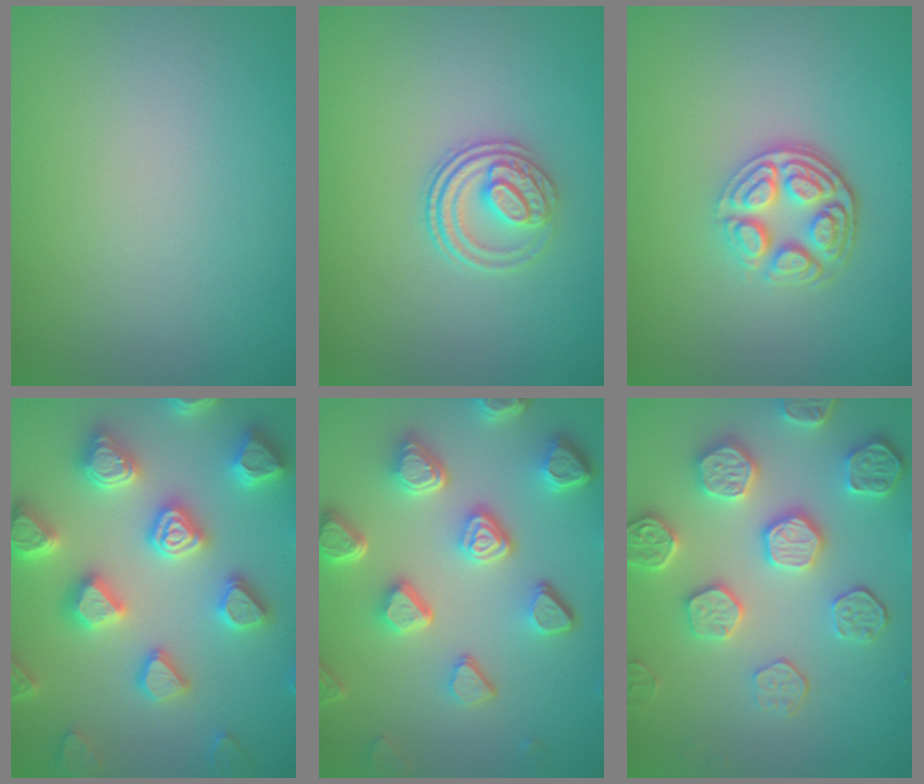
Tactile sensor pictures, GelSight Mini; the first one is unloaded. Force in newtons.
{"total": 3.0, "press": 2.6, "slide": 1.5}
{"total": 4.3, "press": 3.3, "slide": 2.7}
{"total": 7.4, "press": 7.3, "slide": 1.6}
{"total": 7.5, "press": 5.7, "slide": 4.9}
{"total": 6.1, "press": 5.3, "slide": 3.0}